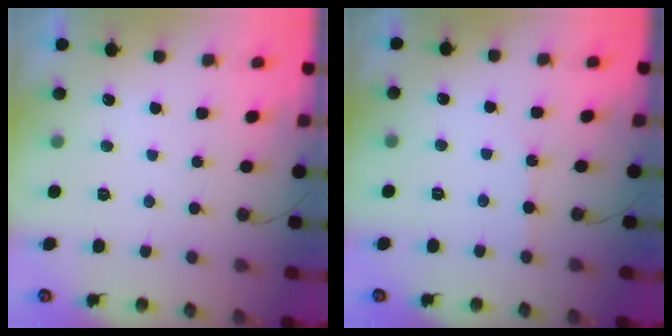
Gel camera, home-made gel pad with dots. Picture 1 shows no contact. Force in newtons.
{"total": 1.9, "press": 1.9, "slide": 0.4}